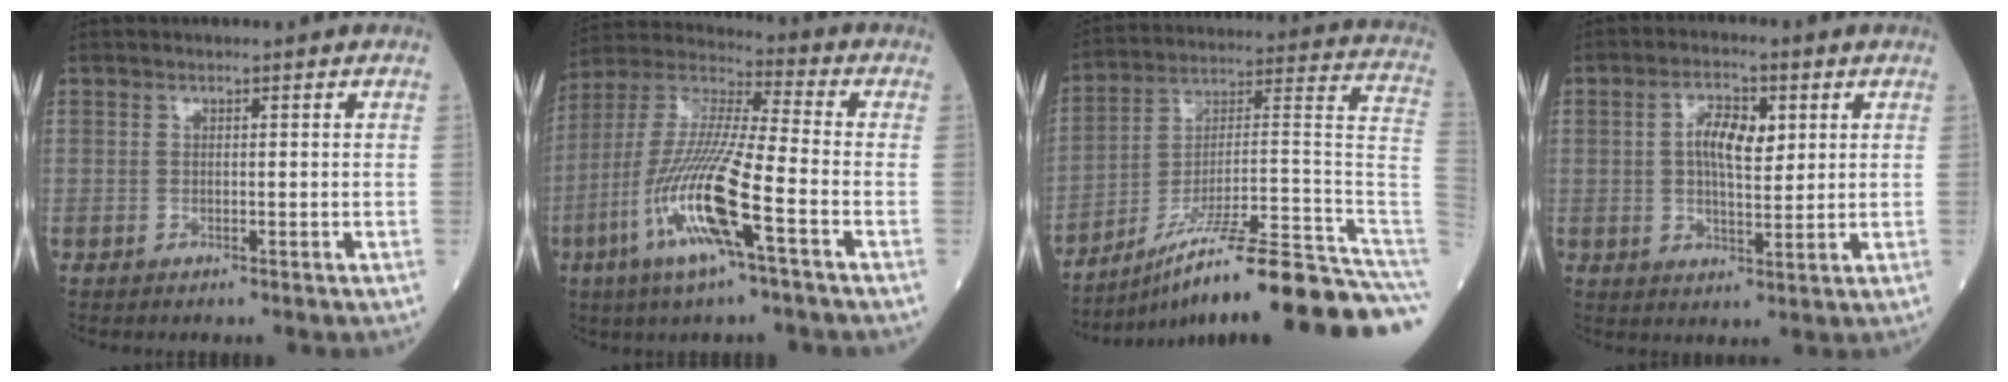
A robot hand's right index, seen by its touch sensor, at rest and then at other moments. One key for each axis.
{"total": 16.0, "fx": -6.2, "fy": 1.0, "fz": 14.7, "tx": -0.311, "ty": -0.015, "tz": -0.124}
{"total": 25.1, "fx": -18.6, "fy": 0.2, "fz": 16.8, "tx": -0.160, "ty": 0.033, "tz": -0.294}
{"total": 6.4, "fx": 1.6, "fy": 2.6, "fz": 5.7, "tx": -0.105, "ty": 0.009, "tz": 0.027}